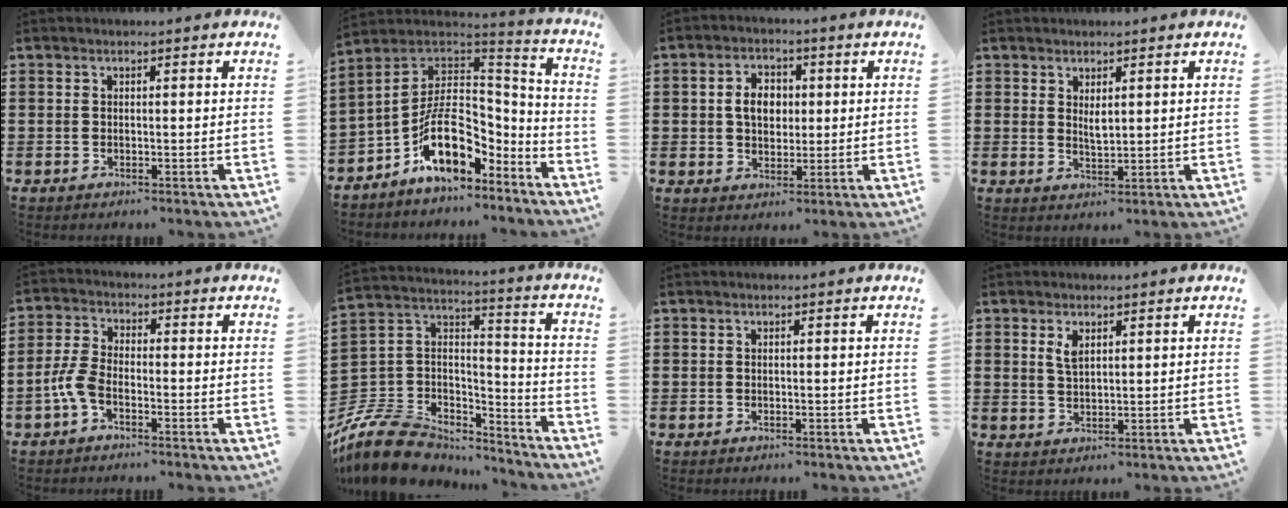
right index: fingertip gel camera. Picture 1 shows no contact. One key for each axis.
{"total": 12.2, "fx": -5.6, "fy": 6.5, "fz": 8.7, "tx": -0.166, "ty": -0.002, "tz": -0.110}
{"total": 4.9, "fx": 0.4, "fy": 3.7, "fz": 3.2, "tx": -0.065, "ty": 0.011, "tz": 0.002}
{"total": 2.0, "fx": 1.0, "fy": 0.6, "fz": 1.6, "tx": -0.023, "ty": -0.004, "tz": 0.017}
{"total": 4.3, "fx": -2.4, "fy": 1.6, "fz": 3.1, "tx": -0.091, "ty": -0.007, "tz": -0.052}
{"total": 11.4, "fx": -9.1, "fy": 6.0, "fz": 3.4, "tx": -0.104, "ty": 0.018, "tz": -0.180}
{"total": 0.0}
{"total": 2.6, "fx": 1.5, "fy": 1.2, "fz": 1.8, "tx": -0.040, "ty": 0.004, "tz": 0.027}